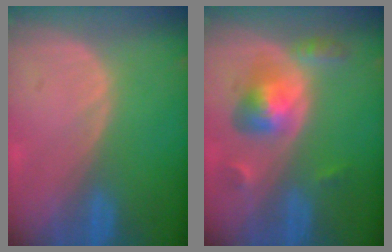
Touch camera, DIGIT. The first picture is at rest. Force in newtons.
{"total": 5.9, "press": 5.6, "slide": 1.8}